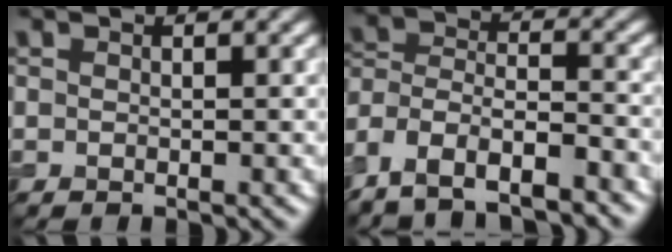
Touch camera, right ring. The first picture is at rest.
{"total": 8.2, "force": [-6.9, 3.0, 3.3], "torque": [-0.058, 0.001, -0.119]}